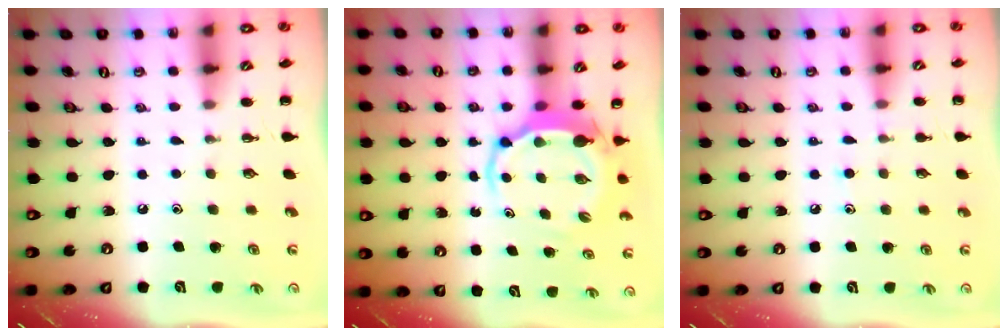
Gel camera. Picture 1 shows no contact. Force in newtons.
{"total": 5.3, "press": 5.2, "slide": 1.3}
{"total": 6.5, "press": 6.1, "slide": 2.3}